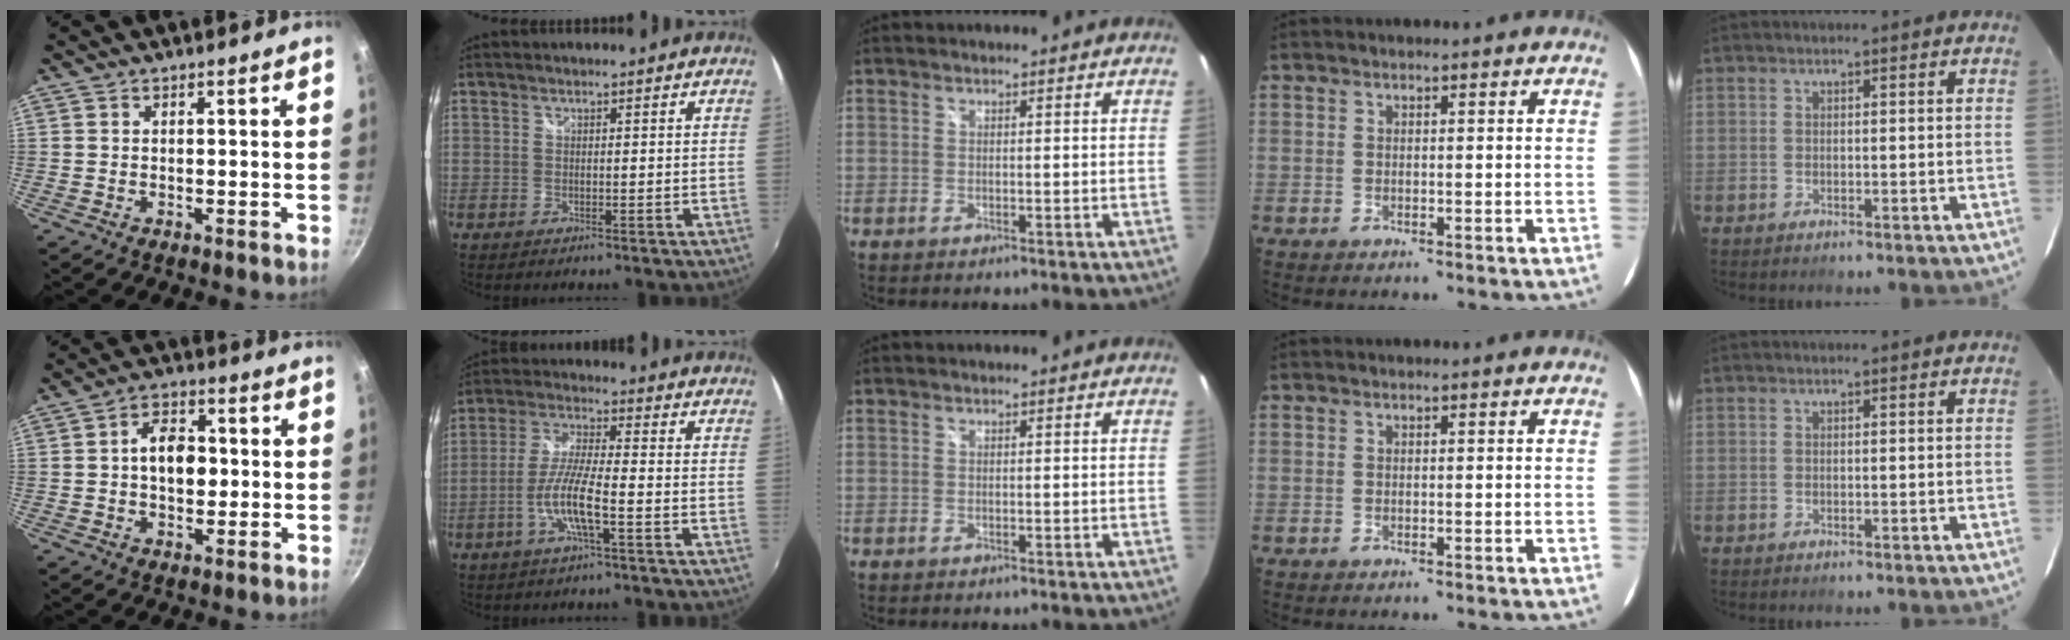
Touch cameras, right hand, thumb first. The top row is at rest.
{"thumb": {"total": 8.1, "force": [0.1, 5.4, 6.1], "torque": [-0.066, 0.015, -0.005]}, "index": {"total": 8.3, "force": [-3.4, 0.6, 7.5], "torque": [-0.159, -0.001, -0.067]}}